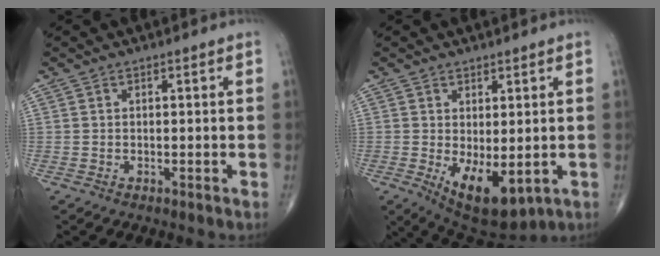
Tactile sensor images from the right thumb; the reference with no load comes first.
{"total": 9.8, "force": [-1.9, 4.6, 8.4], "torque": [-0.119, -0.019, -0.009]}